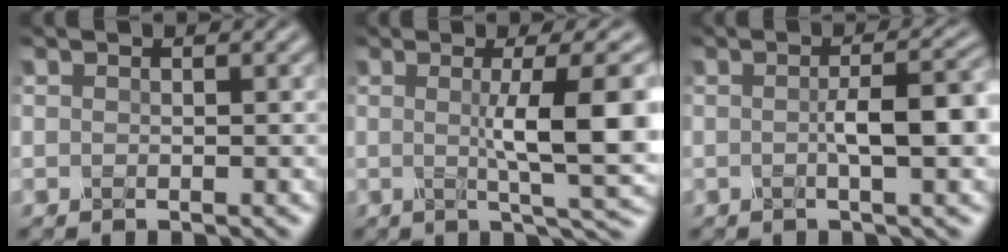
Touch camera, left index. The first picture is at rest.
{"total": 7.6, "force": [0.3, 1.3, 7.5], "torque": [-0.107, 0.002, 0.006]}
{"total": 4.7, "force": [-0.6, 1.3, 4.5], "torque": [-0.082, 0.003, -0.010]}